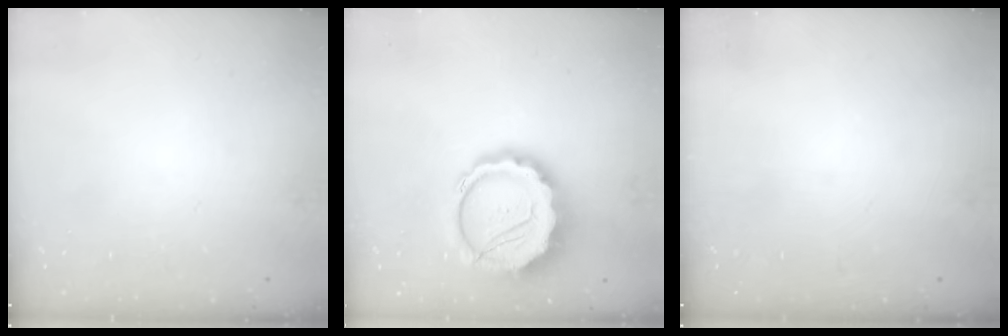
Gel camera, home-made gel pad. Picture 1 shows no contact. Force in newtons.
{"total": 13.4, "press": 13.0, "slide": 3.2}
{"total": 0.0}